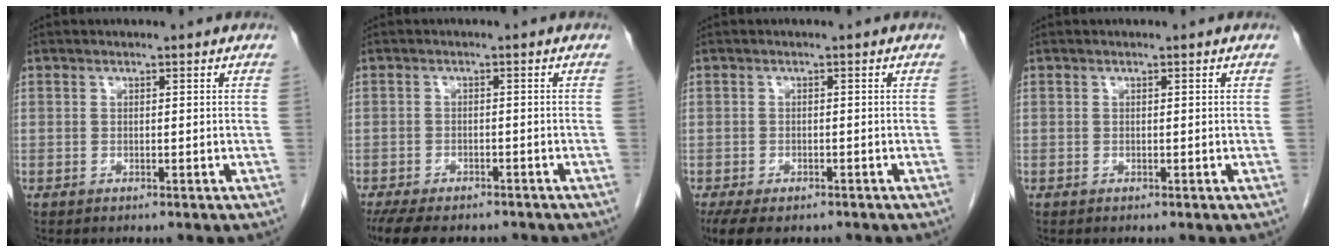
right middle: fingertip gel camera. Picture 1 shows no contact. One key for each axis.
{"total": 12.1, "fx": -9.9, "fy": 4.5, "fz": 5.3, "tx": -0.108, "ty": -0.008, "tz": -0.137}
{"total": 7.0, "fx": -5.1, "fy": 3.1, "fz": 3.6, "tx": -0.059, "ty": -0.011, "tz": -0.074}
{"total": 0.0}